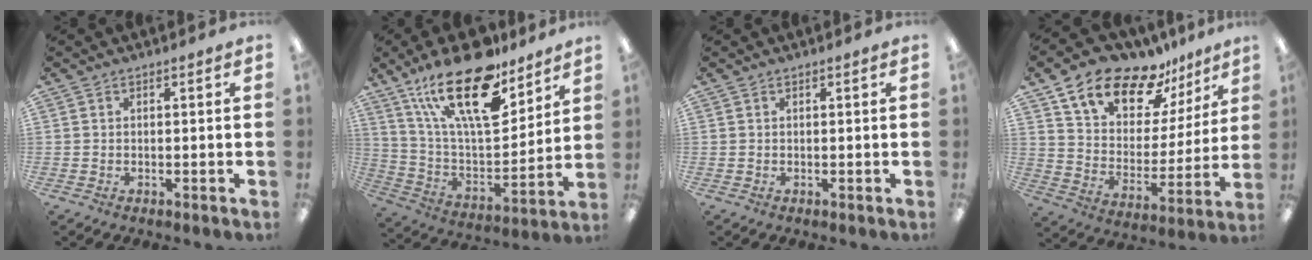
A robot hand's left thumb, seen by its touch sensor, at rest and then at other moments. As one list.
[{"total": 24.9, "force": [16.2, 9.6, 16.3], "torque": [-0.295, -0.093, 0.277]}, {"total": 0.0}, {"total": 16.8, "force": [13.4, 7.8, 6.4], "torque": [-0.122, -0.093, 0.242]}]